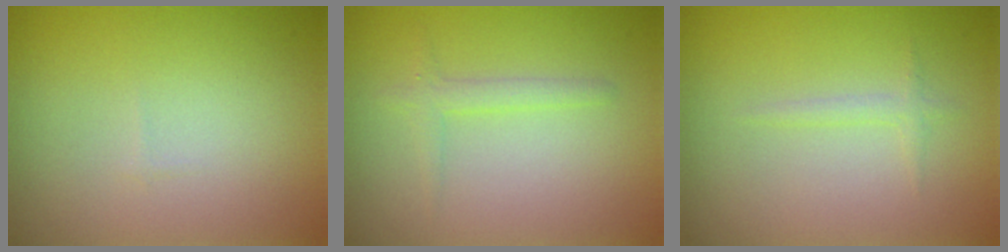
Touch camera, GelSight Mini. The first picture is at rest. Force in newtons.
{"total": 1.4, "press": 1.4, "slide": 0.1}
{"total": 0.8, "press": 0.8, "slide": 0.0}